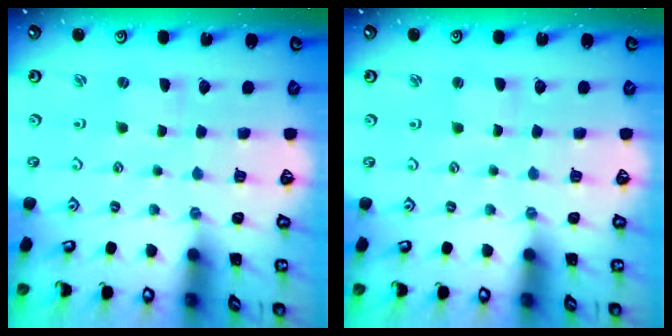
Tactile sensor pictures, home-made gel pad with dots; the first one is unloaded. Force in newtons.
{"total": 0.8, "press": 0.8, "slide": 0.1}